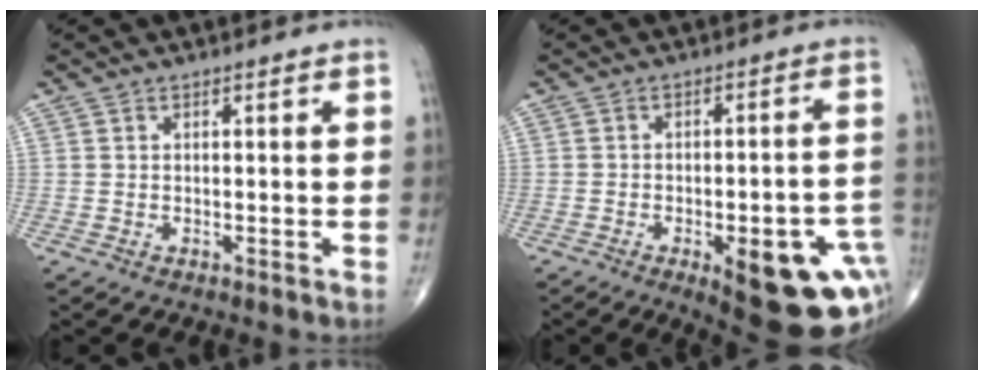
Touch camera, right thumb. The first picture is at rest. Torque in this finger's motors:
{"motor_torque": [1.80, 1.57, 0.93, -1.01, 0.29]}